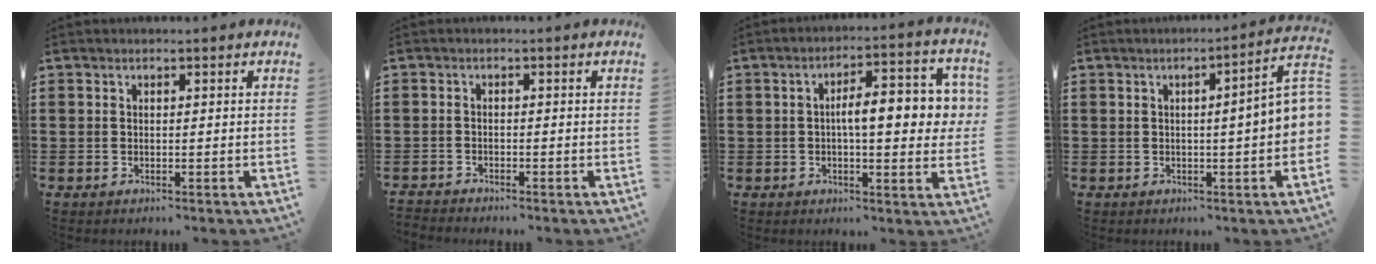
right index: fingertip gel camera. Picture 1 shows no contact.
{"total": 1.4, "force": [-1.4, 0.1, -0.3], "torque": [0.002, 0.002, -0.030]}
{"total": 8.9, "force": [0.9, 2.9, 8.4], "torque": [-0.131, 0.002, 0.008]}
{"total": 5.1, "force": [0.0, 0.1, 5.1], "torque": [-0.081, -0.013, -0.004]}